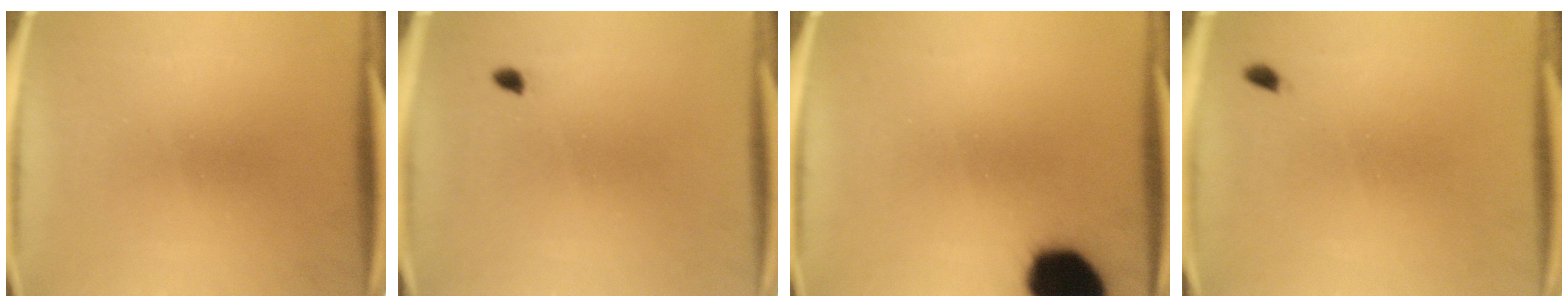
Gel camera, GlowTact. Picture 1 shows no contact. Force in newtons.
{"total": 0.9}
{"total": 17.8}
{"total": 0.7}